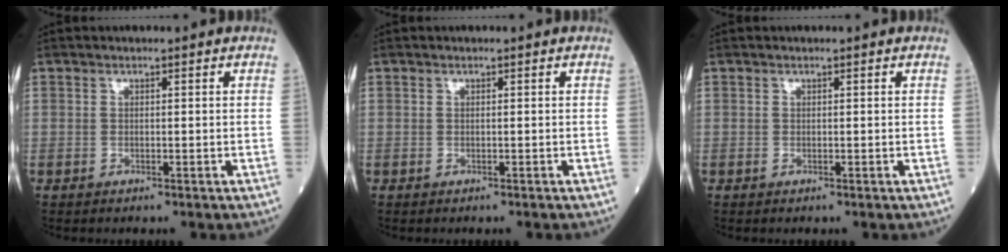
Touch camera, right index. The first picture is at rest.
{"total": 0.0}
{"total": 0.0}